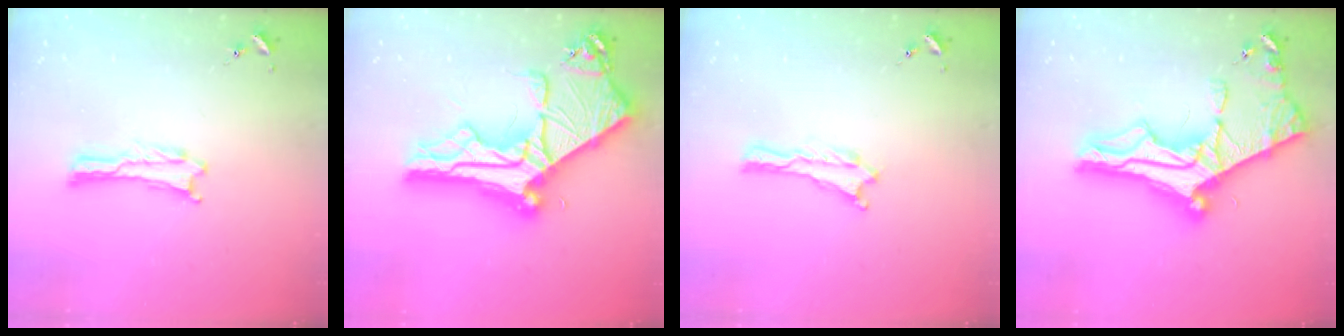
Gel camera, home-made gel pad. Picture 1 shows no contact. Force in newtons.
{"total": 16.9, "press": 16.8, "slide": 1.7}
{"total": 0.0}
{"total": 12.4, "press": 12.3, "slide": 1.4}